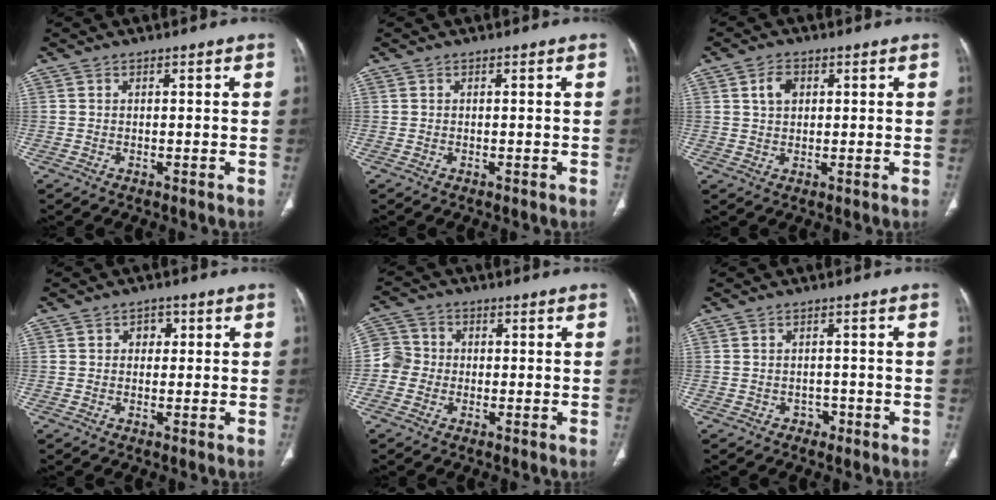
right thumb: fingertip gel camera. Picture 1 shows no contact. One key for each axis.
{"total": 0.0}
{"total": 3.9, "fx": 1.3, "fy": 2.7, "fz": 2.4, "tx": -0.037, "ty": 0.000, "tz": 0.023}
{"total": 2.3, "fx": 0.6, "fy": 1.9, "fz": 1.2, "tx": -0.001, "ty": 0.003, "tz": 0.003}
{"total": 5.8, "fx": -0.5, "fy": 5.6, "fz": 1.3, "tx": -0.008, "ty": 0.013, "tz": -0.019}
{"total": 1.6, "fx": -0.9, "fy": 1.3, "fz": 0.3, "tx": 0.000, "ty": 0.007, "tz": -0.014}